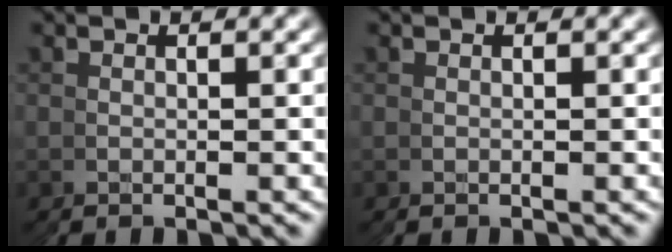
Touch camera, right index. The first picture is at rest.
{"total": 0.0}